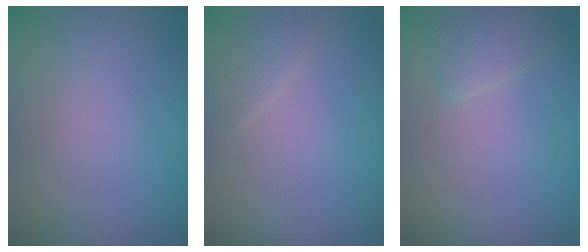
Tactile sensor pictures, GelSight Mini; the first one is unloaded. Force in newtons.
{"total": 1.2, "press": 1.2, "slide": 0.1}
{"total": 2.2, "press": 2.2, "slide": 0.1}